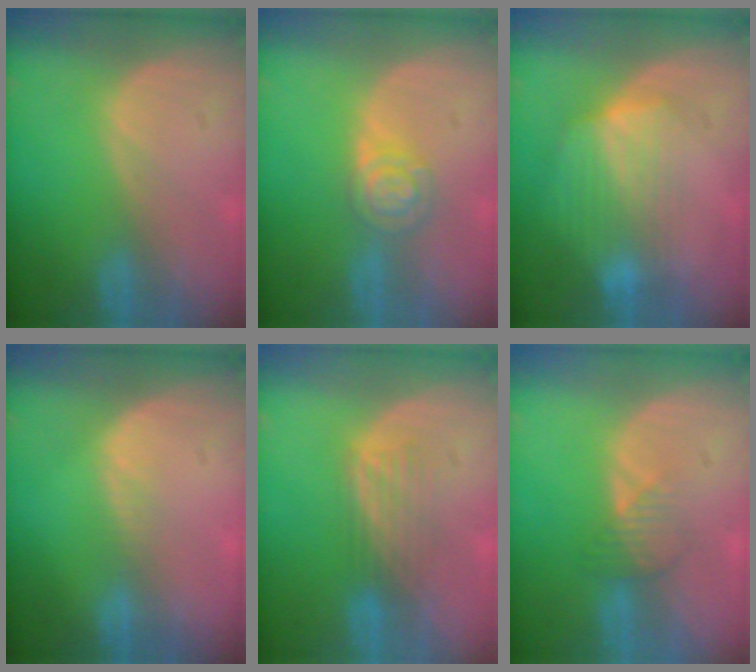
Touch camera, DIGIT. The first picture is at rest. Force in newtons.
{"total": 4.5, "press": 4.5, "slide": 0.1}
{"total": 7.4, "press": 6.7, "slide": 3.0}
{"total": 1.5, "press": 1.0, "slide": 1.1}
{"total": 4.4, "press": 3.7, "slide": 2.4}
{"total": 2.7, "press": 2.7, "slide": 0.3}